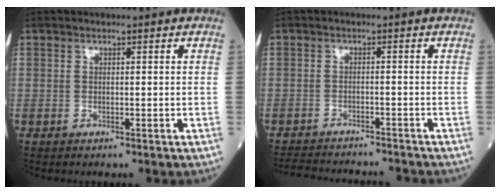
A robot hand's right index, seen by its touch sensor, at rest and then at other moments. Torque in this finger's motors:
{"motor_torque": [-2.14, 0.00, -1.05, -0.21]}